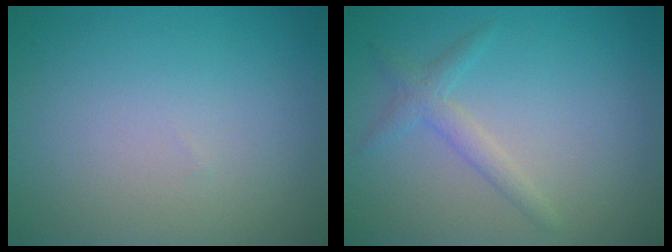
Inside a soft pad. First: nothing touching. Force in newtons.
{"total": 1.8, "press": 1.8, "slide": 0.0}